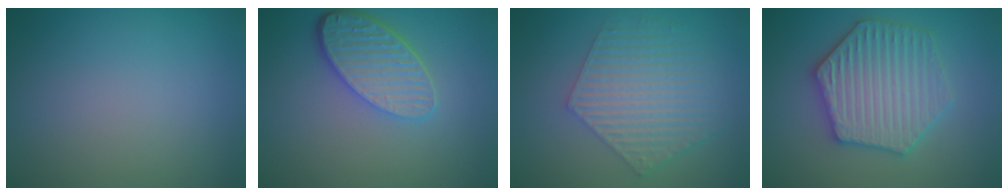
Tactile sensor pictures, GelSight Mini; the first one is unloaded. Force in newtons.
{"total": 5.3, "press": 3.9, "slide": 3.6}
{"total": 5.6, "press": 4.1, "slide": 3.9}
{"total": 6.3, "press": 6.2, "slide": 1.2}